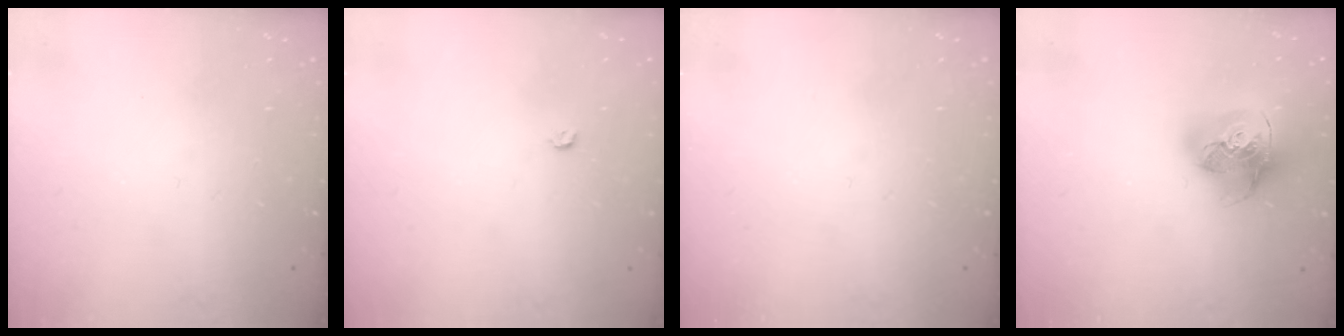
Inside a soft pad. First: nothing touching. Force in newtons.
{"total": 3.2, "press": 3.2, "slide": 0.6}
{"total": 0.0}
{"total": 18.2, "press": 18.0, "slide": 2.2}